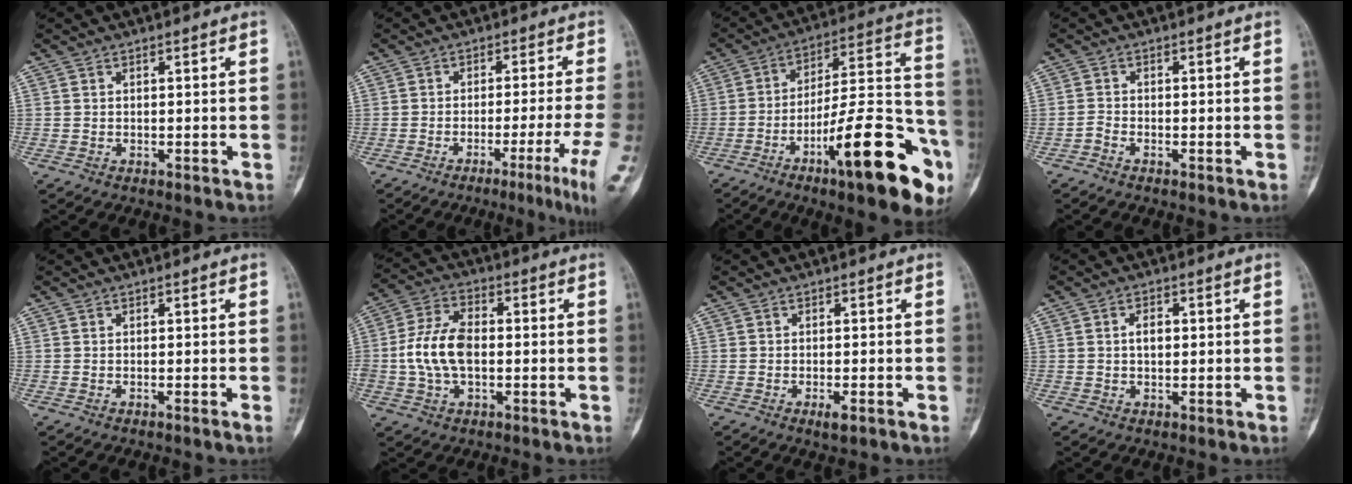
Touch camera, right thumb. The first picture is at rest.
{"total": 8.7, "force": [-4.0, -1.3, 7.6], "torque": [-0.122, -0.002, -0.062]}
{"total": 24.6, "force": [-11.2, 6.3, 20.9], "torque": [-0.274, 0.064, -0.168]}
{"total": 1.1, "force": [-1.0, 0.2, 0.4], "torque": [-0.008, 0.001, -0.026]}
{"total": 0.5, "force": [-0.3, -0.2, 0.4], "torque": [-0.001, 0.003, -0.007]}
{"total": 10.4, "force": [-0.8, 6.2, 8.3], "torque": [-0.167, 0.023, -0.019]}
{"total": 1.9, "force": [-0.9, 0.4, 1.6], "torque": [-0.028, -0.004, -0.017]}
{"total": 2.3, "force": [0.2, 1.4, 1.8], "torque": [-0.026, 0.003, 0.000]}